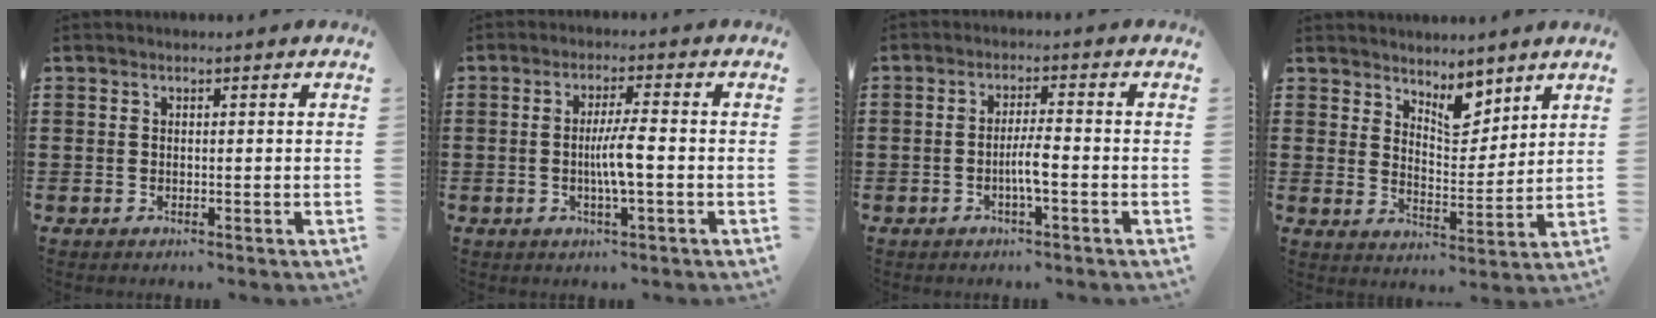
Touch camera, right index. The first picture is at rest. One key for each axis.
{"total": 4.8, "fx": -0.8, "fy": 0.2, "fz": 4.7, "tx": -0.083, "ty": -0.005, "tz": -0.017}
{"total": 3.7, "fx": -1.2, "fy": 0.3, "fz": 3.5, "tx": -0.069, "ty": -0.004, "tz": -0.025}
{"total": 5.9, "fx": 4.8, "fy": 2.6, "fz": 2.3, "tx": -0.035, "ty": -0.017, "tz": 0.084}